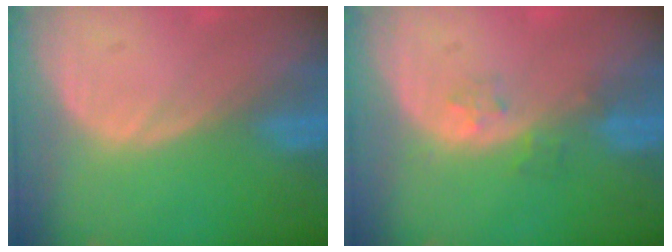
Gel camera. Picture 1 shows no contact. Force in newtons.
{"total": 1.9, "press": 1.9, "slide": 0.2}